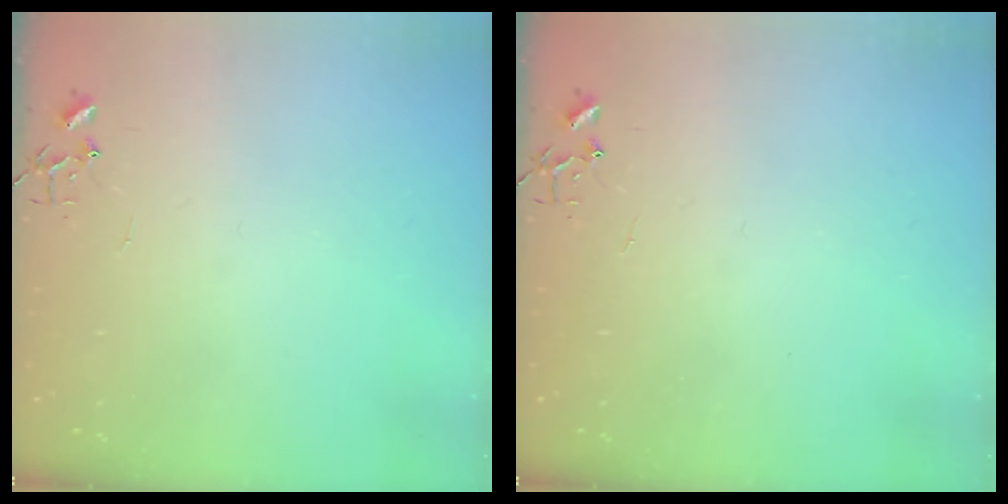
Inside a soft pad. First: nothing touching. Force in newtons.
{"total": 0.0}